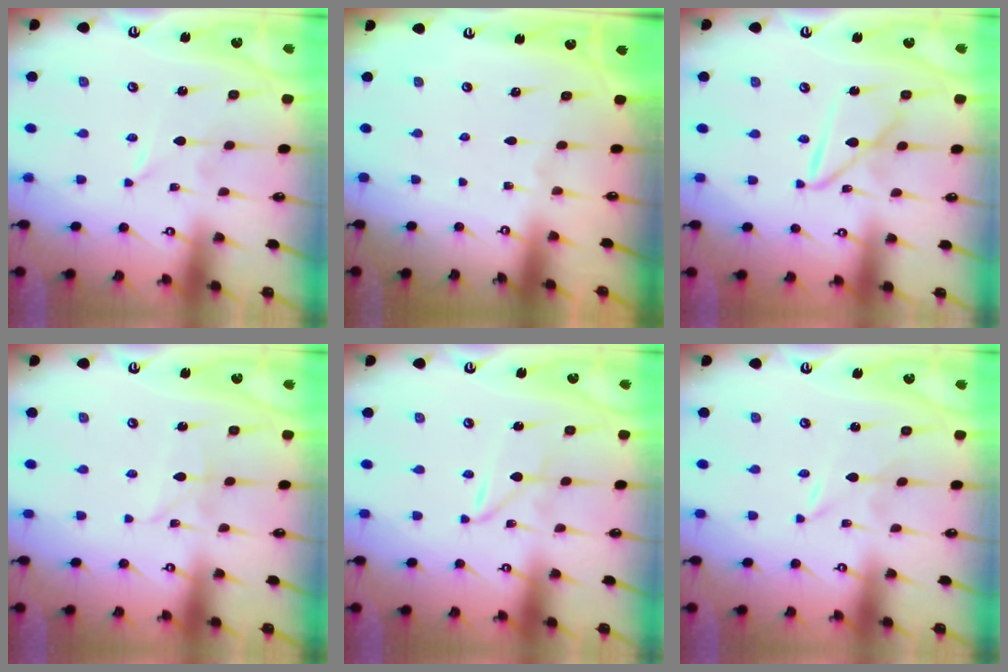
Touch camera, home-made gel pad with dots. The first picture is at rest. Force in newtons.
{"total": 0.0}
{"total": 9.8, "press": 9.8, "slide": 0.9}
{"total": 2.8, "press": 2.8, "slide": 0.2}
{"total": 2.2, "press": 2.2, "slide": 0.1}
{"total": 0.0}